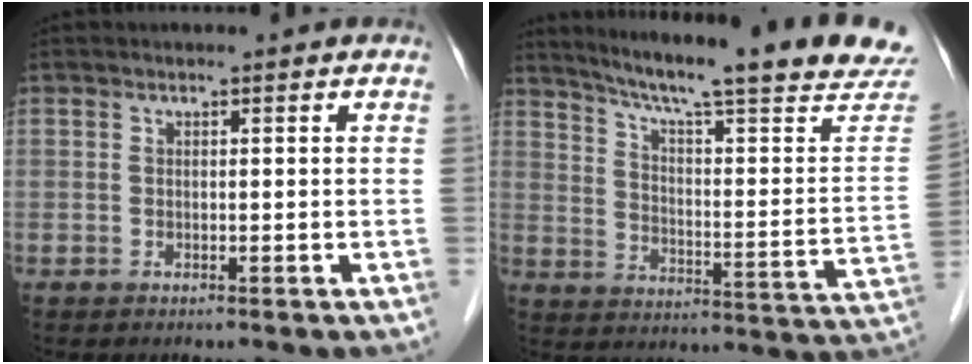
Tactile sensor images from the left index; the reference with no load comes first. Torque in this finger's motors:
{"motor_torque": [0.07, -0.48, 0.27, 0.09]}